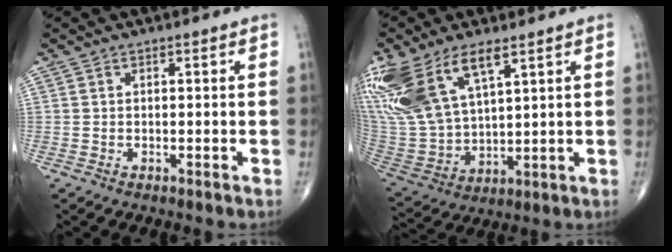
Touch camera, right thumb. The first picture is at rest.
{"total": 20.6, "force": [10.8, 9.6, 14.6], "torque": [-0.330, -0.025, 0.227]}